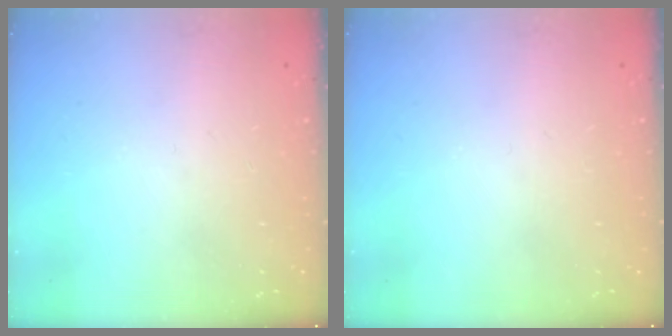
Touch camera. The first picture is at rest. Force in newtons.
{"total": 0.0}